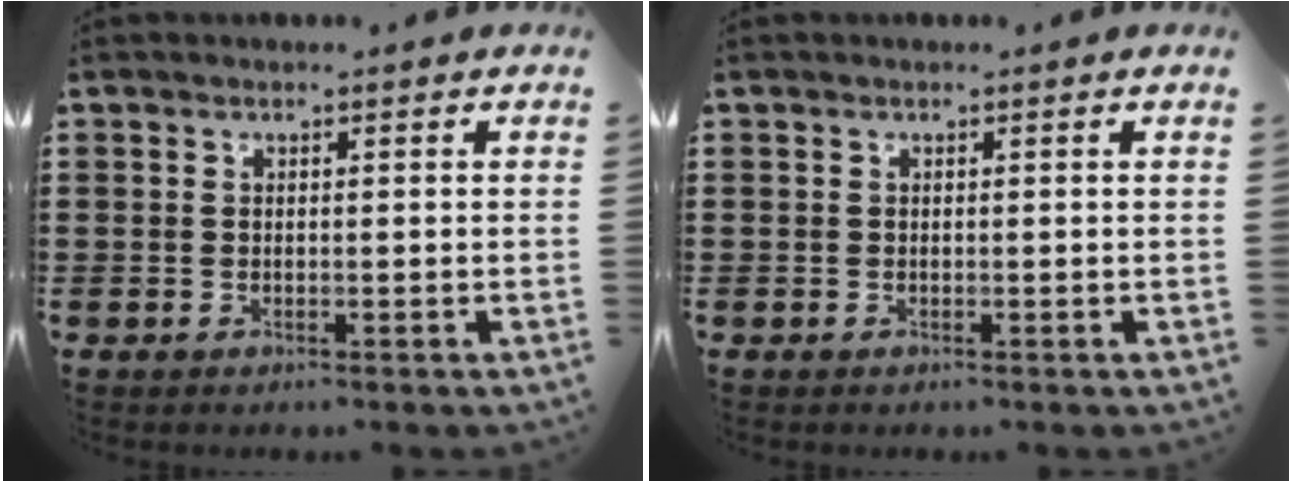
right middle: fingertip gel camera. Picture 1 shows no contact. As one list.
[{"total": 0.0}]